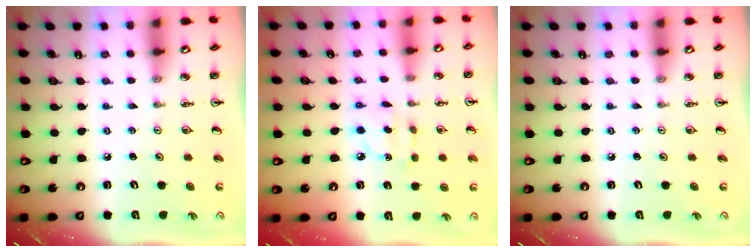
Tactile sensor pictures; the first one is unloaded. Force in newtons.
{"total": 4.0, "press": 4.0, "slide": 0.3}
{"total": 0.0}